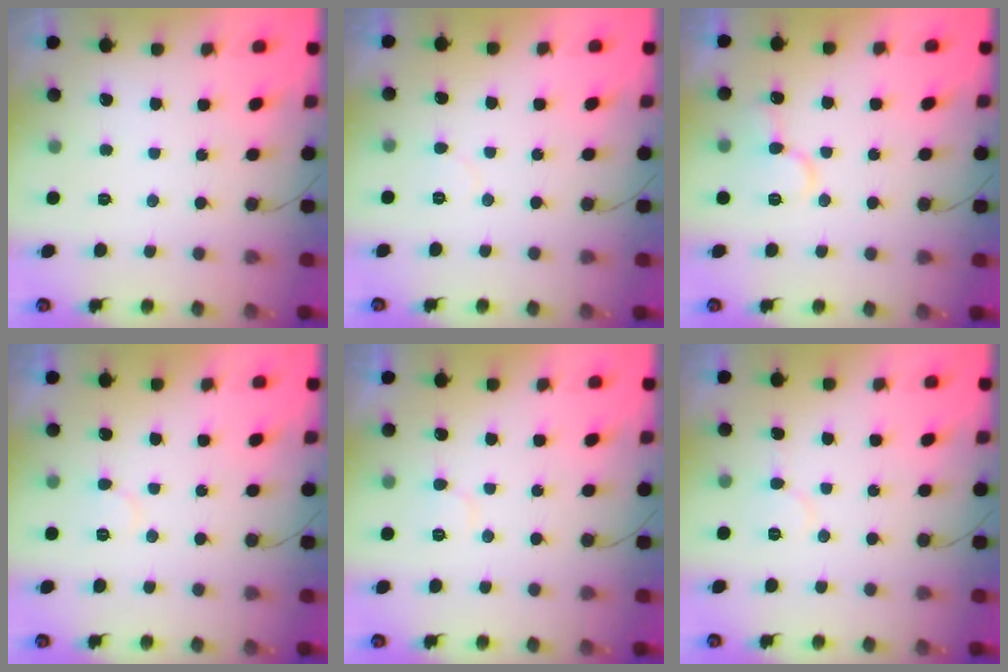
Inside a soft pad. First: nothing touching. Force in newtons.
{"total": 3.6, "press": 3.6, "slide": 0.4}
{"total": 10.4, "press": 10.3, "slide": 1.3}
{"total": 6.5, "press": 6.5, "slide": 0.7}
{"total": 4.7, "press": 4.6, "slide": 0.5}
{"total": 4.6, "press": 4.5, "slide": 0.5}